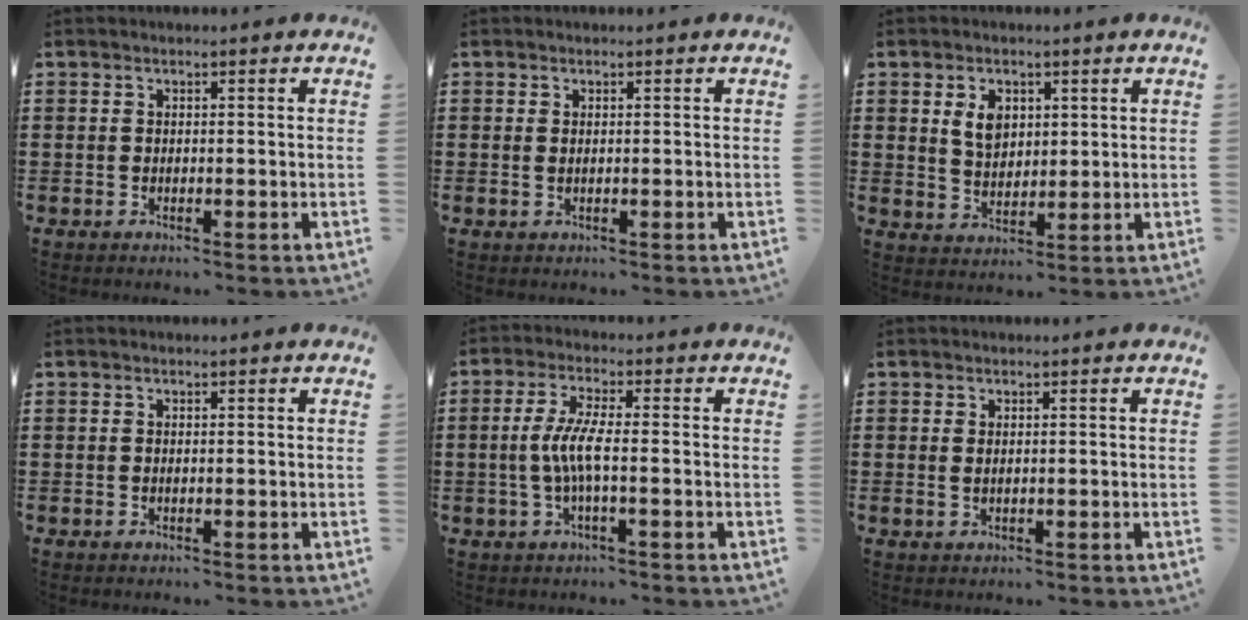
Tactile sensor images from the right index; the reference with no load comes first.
{"total": 0.6, "force": [0.1, 0.2, 0.5], "torque": [-0.012, 0.000, 0.002]}
{"total": 4.6, "force": [1.5, 3.1, 3.1], "torque": [-0.063, 0.008, 0.025]}
{"total": 0.0}
{"total": 5.3, "force": [-0.9, 0.7, 5.2], "torque": [-0.122, -0.010, -0.028]}
{"total": 0.8, "force": [0.3, 0.3, 0.7], "torque": [-0.015, 0.002, 0.005]}